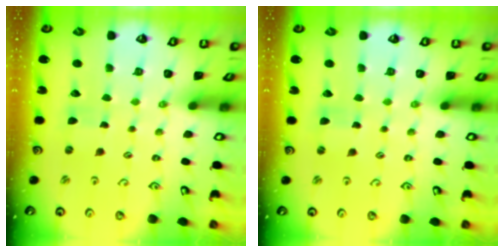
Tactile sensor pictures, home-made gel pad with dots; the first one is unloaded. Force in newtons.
{"total": 0.9, "press": 0.8, "slide": 0.2}